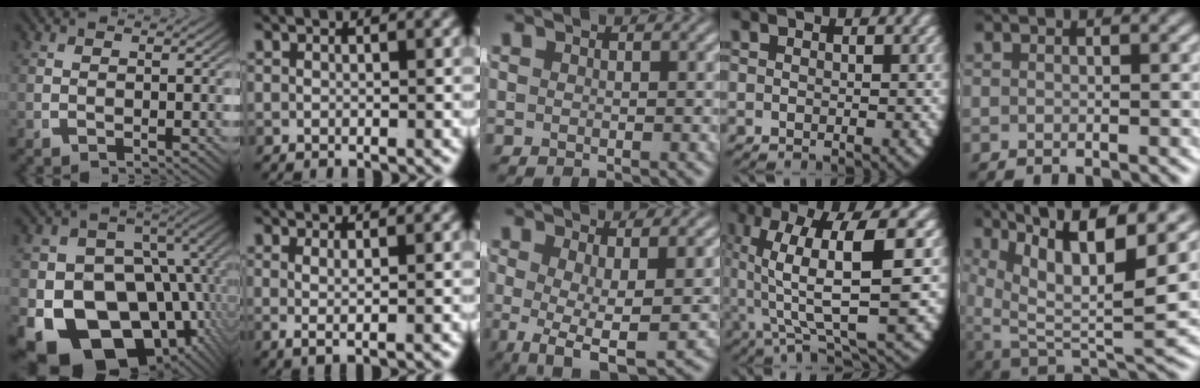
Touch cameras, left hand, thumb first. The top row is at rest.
{"thumb": {"total": 21.1, "force": [-6.9, 15.8, 12.1], "torque": [-0.258, -0.102, -0.081]}, "index": {"total": 1.7, "force": [0.5, -0.2, 1.6], "torque": [-0.030, -0.014, 0.022]}, "middle": {"total": 6.5, "force": [-2.8, 2.5, 5.3], "torque": [-0.111, -0.053, -0.019]}, "ring": {"total": 9.9, "force": [1.4, 4.6, 8.6], "torque": [-0.164, -0.009, 0.020]}, "little": {"total": 12.2, "force": [2.5, 6.4, 10.0], "torque": [-0.172, -0.038, 0.055]}}